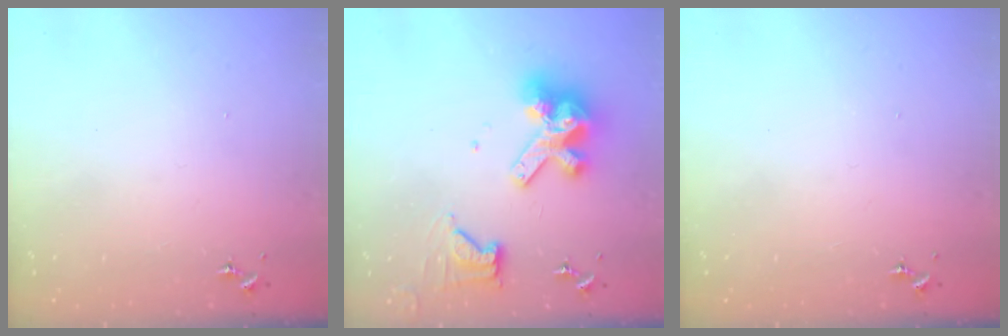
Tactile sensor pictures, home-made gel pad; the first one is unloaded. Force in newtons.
{"total": 15.0, "press": 14.8, "slide": 1.9}
{"total": 0.0}